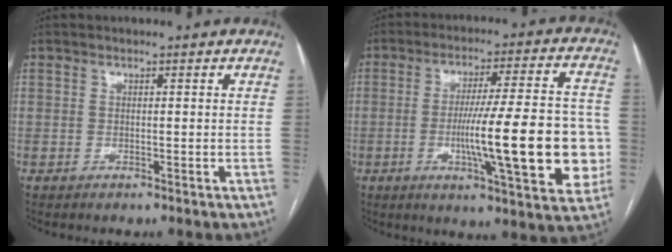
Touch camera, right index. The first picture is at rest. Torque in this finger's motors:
{"motor_torque": [1.46, 0.68, 1.05, 0.16]}